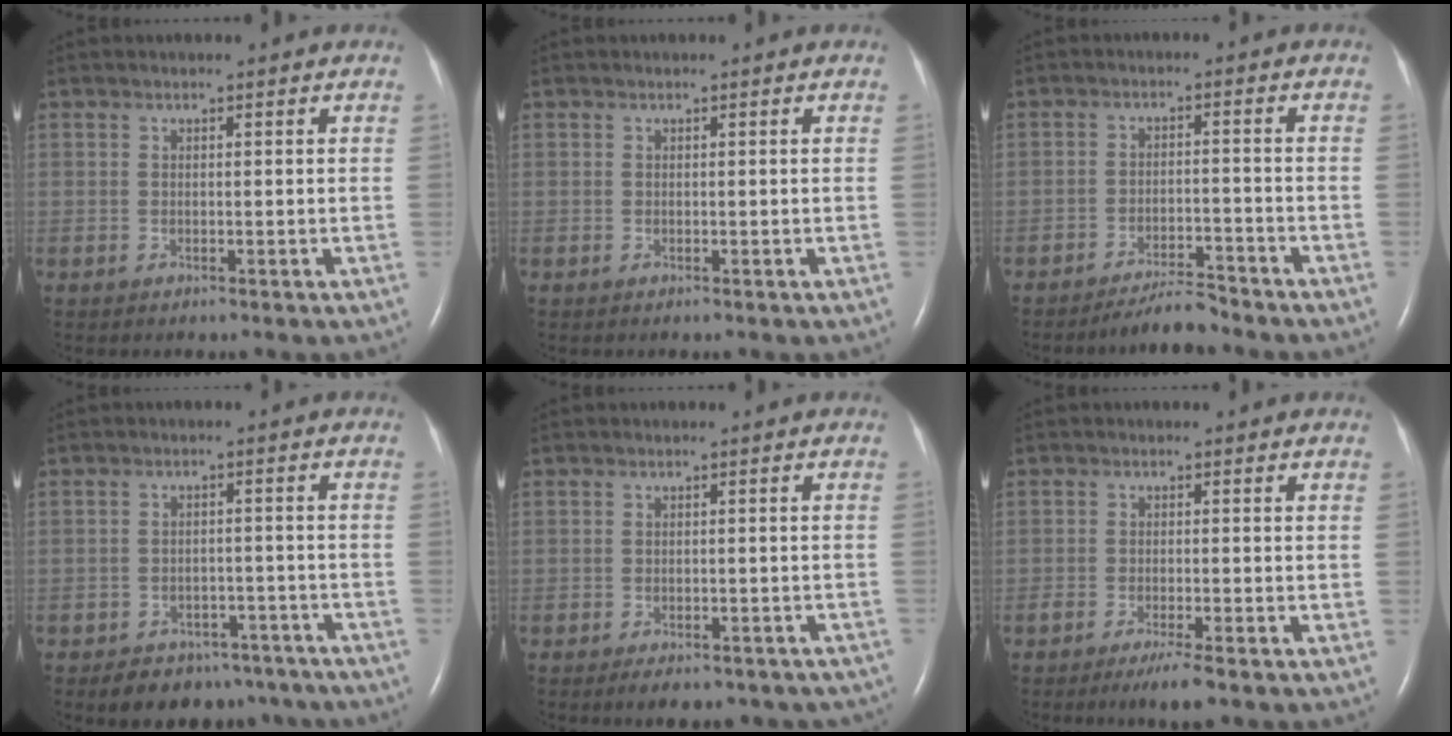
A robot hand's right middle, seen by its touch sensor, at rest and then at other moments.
{"total": 0.0}
{"total": 4.6, "force": [-4.4, 0.2, 1.3], "torque": [-0.024, -0.014, -0.076]}
{"total": 9.5, "force": [-7.3, 5.8, 1.7], "torque": [-0.012, 0.019, -0.076]}
{"total": 10.4, "force": [-8.7, 4.0, 4.1], "torque": [-0.049, 0.006, -0.093]}
{"total": 3.7, "force": [-2.5, 0.1, 2.7], "torque": [-0.050, -0.011, -0.044]}